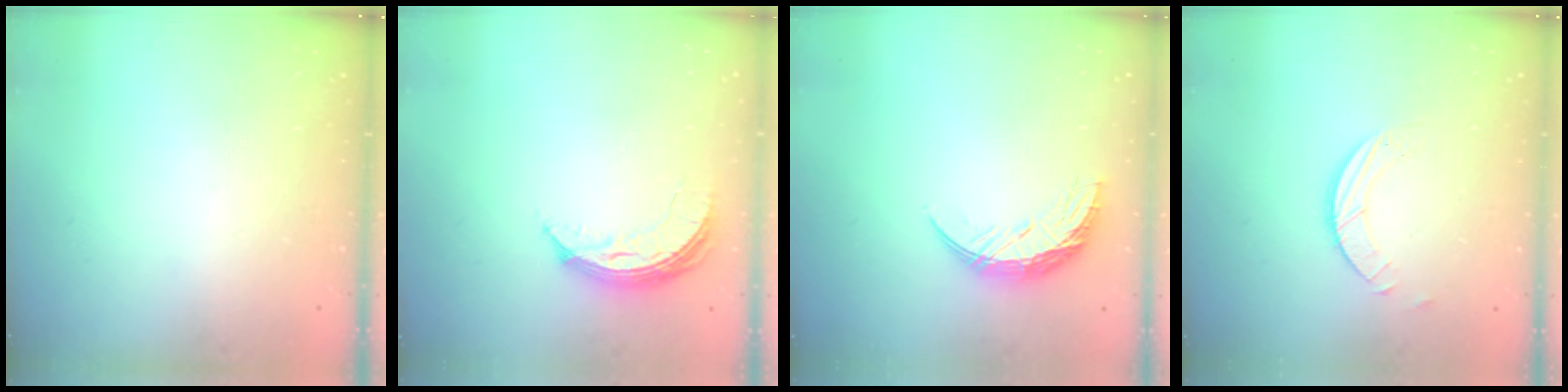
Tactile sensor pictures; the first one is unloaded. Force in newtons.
{"total": 8.2, "press": 8.2, "slide": 0.1}
{"total": 10.0, "press": 10.0, "slide": 0.6}
{"total": 3.2, "press": 3.1, "slide": 0.3}